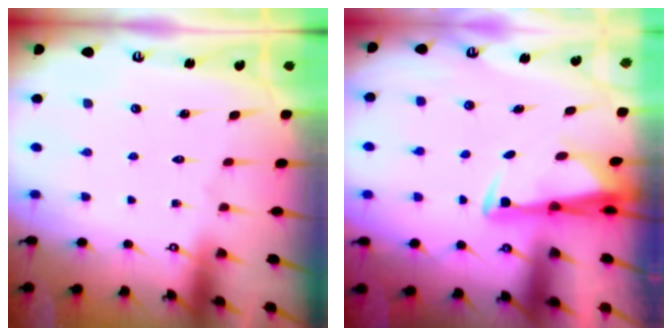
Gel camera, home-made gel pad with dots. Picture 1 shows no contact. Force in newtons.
{"total": 2.8, "press": 2.7, "slide": 0.9}